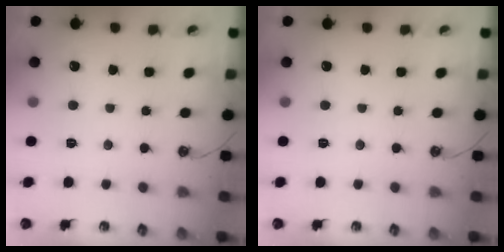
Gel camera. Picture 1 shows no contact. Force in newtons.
{"total": 0.0}